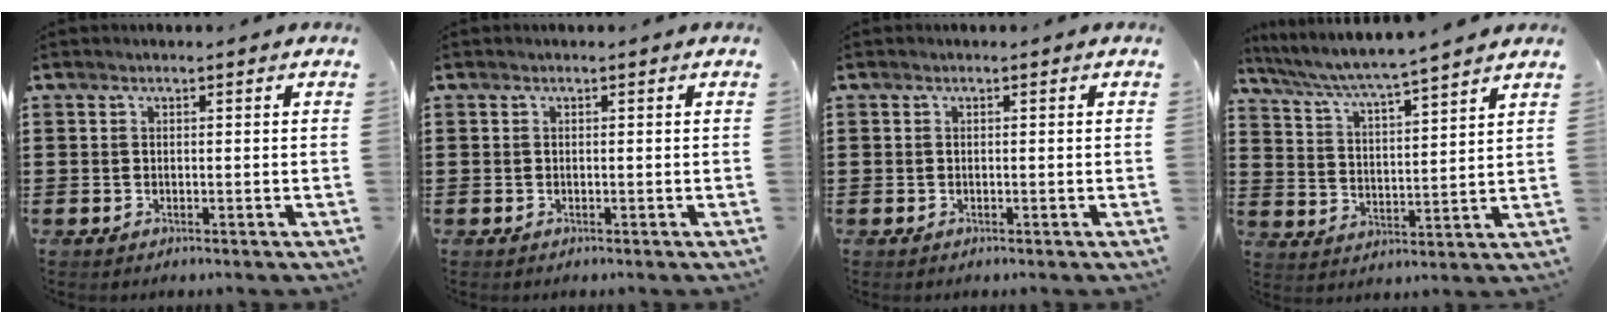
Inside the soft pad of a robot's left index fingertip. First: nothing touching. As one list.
[{"total": 0.0}, {"total": 0.0}, {"total": 4.9, "force": [4.5, -0.5, 1.8], "torque": [-0.057, -0.034, 0.070]}]